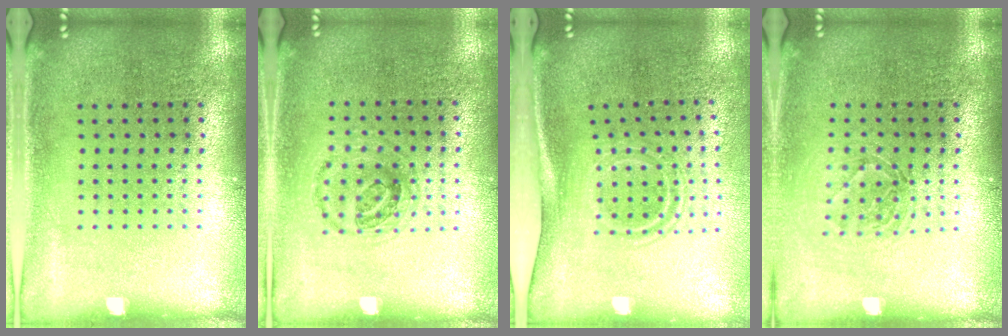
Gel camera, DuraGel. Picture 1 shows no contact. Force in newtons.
{"total": 0.9, "press": 0.9, "slide": 0.3}
{"total": 1.7, "press": 1.0, "slide": 1.3}
{"total": 1.2, "press": 1.1, "slide": 0.6}